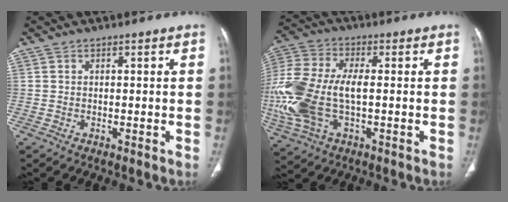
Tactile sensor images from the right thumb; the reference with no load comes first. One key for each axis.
{"total": 19.9, "fx": -1.9, "fy": 10.4, "fz": 16.9, "tx": -0.417, "ty": 0.001, "tz": -0.029}